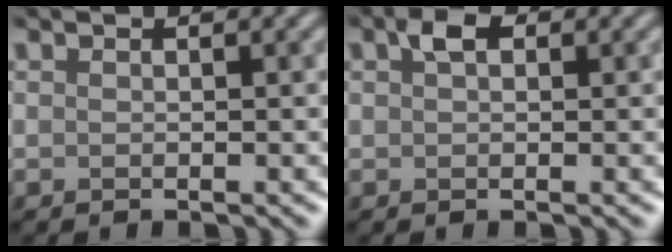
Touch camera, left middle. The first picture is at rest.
{"total": 1.6, "force": [0.7, 0.9, 1.1], "torque": [-0.021, 0.009, 0.008]}